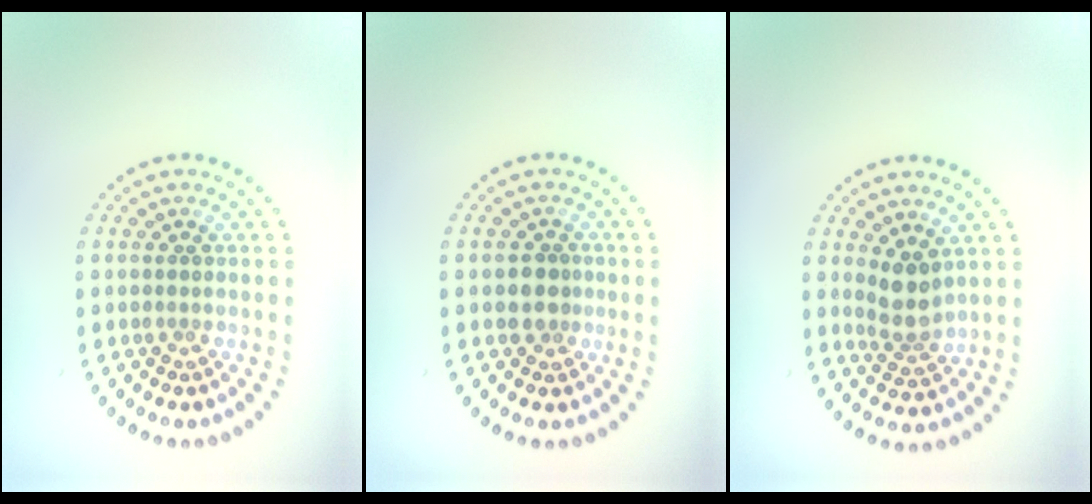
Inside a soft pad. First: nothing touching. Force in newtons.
{"total": 2.0, "press": 1.7, "slide": 1.0}
{"total": 2.7, "press": 2.2, "slide": 1.5}